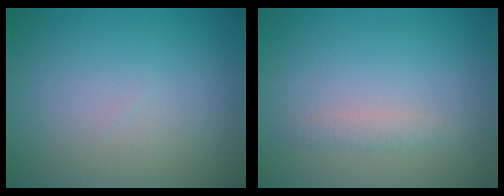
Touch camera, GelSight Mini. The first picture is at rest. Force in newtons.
{"total": 1.1, "press": 1.1, "slide": 0.0}